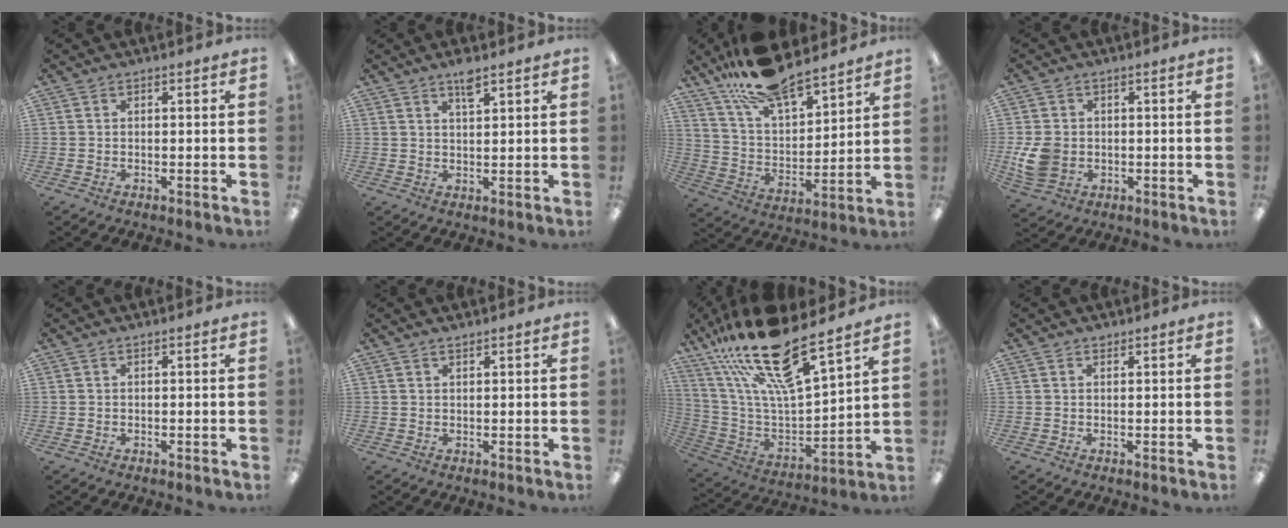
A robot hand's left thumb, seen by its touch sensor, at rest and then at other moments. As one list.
[{"total": 4.0, "force": [3.0, 0.9, 2.5], "torque": [-0.041, -0.009, 0.049]}, {"total": 16.4, "force": [13.8, 5.6, 6.8], "torque": [-0.139, -0.083, 0.249]}, {"total": 7.4, "force": [-0.9, 6.0, 4.2], "torque": [-0.090, 0.008, -0.012]}, {"total": 0.0}, {"total": 1.1, "force": [1.0, 0.1, 0.3], "torque": [-0.007, -0.002, 0.019]}, {"total": 24.5, "force": [18.6, 5.9, 14.7], "torque": [-0.272, -0.119, 0.315]}, {"total": 0.6, "force": [0.5, 0.2, 0.0], "torque": [0.001, 0.000, 0.010]}]